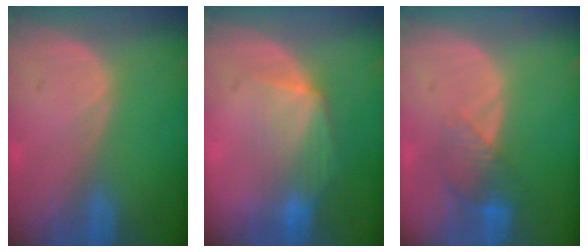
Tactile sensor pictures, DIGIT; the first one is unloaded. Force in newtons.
{"total": 7.0, "press": 6.3, "slide": 3.0}
{"total": 4.4, "press": 3.8, "slide": 2.1}